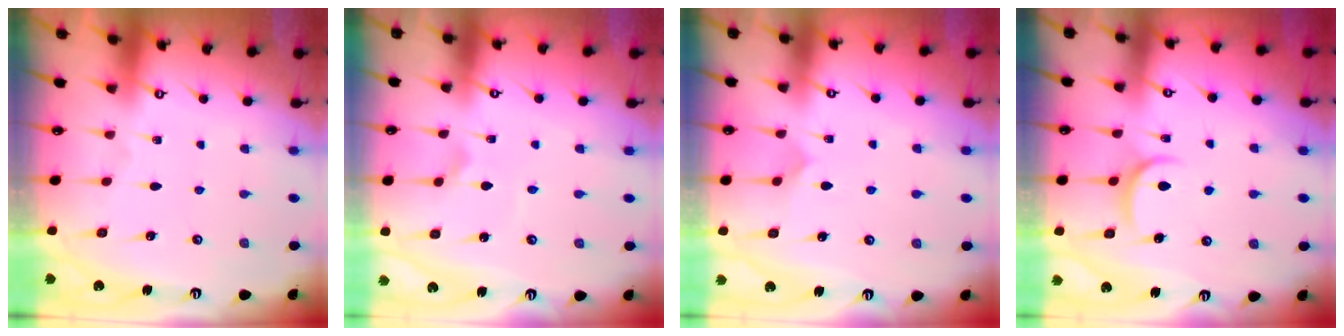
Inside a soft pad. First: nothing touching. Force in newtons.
{"total": 1.7, "press": 1.6, "slide": 0.1}
{"total": 3.9, "press": 3.8, "slide": 0.4}
{"total": 4.9, "press": 4.8, "slide": 0.8}